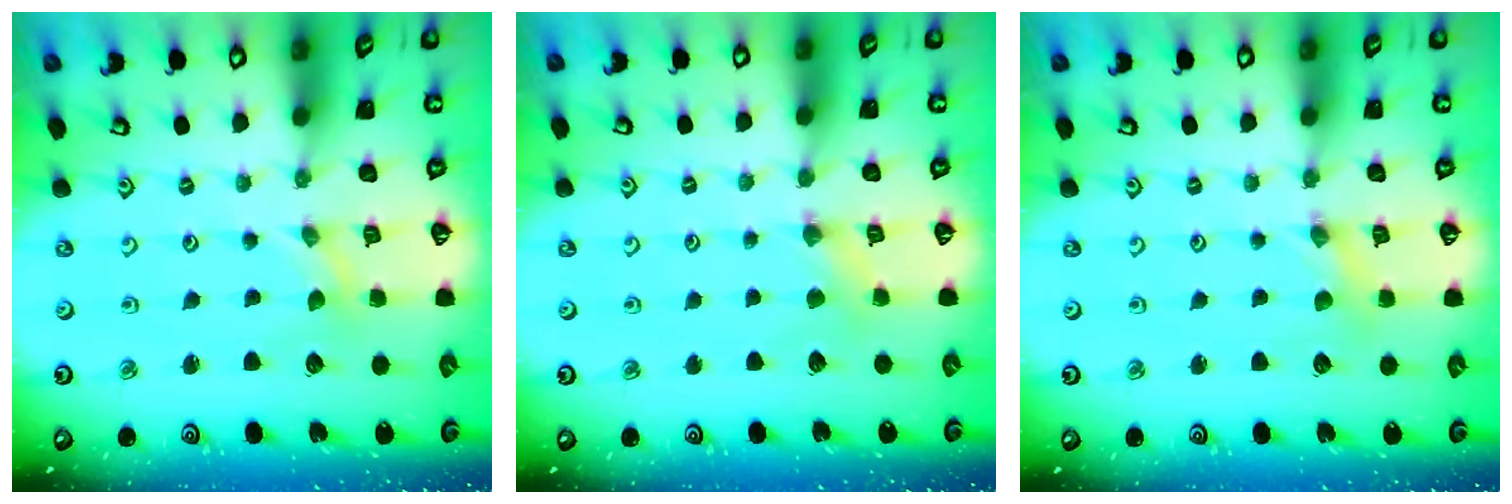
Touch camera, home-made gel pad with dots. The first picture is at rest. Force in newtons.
{"total": 2.8, "press": 2.8, "slide": 0.4}
{"total": 1.4, "press": 1.4, "slide": 0.2}